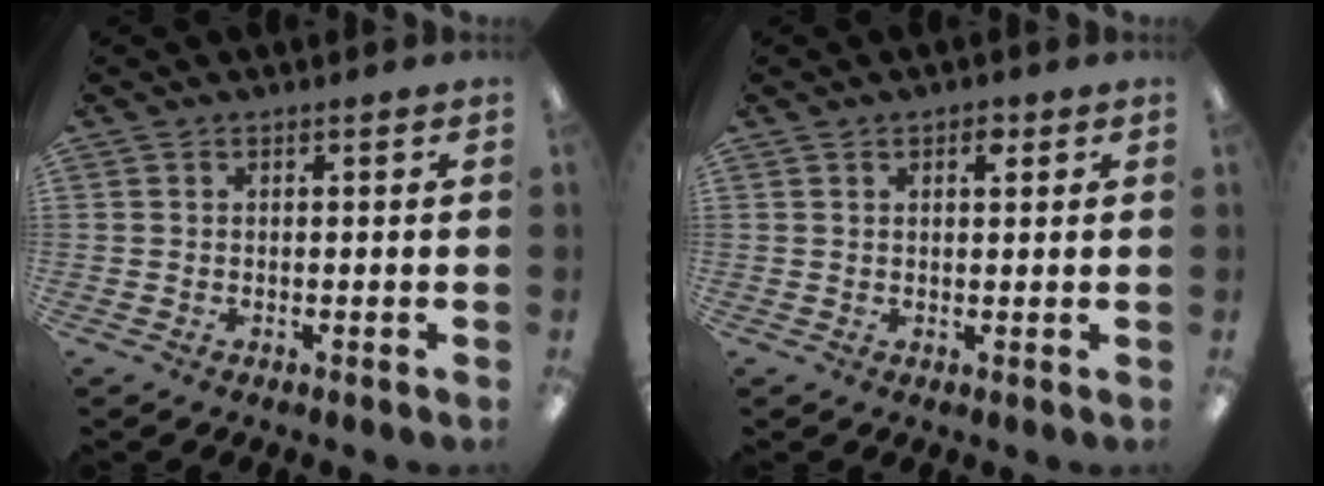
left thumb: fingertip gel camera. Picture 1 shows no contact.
{"total": 2.4, "force": [1.4, 1.1, 1.6], "torque": [-0.010, -0.008, 0.019]}